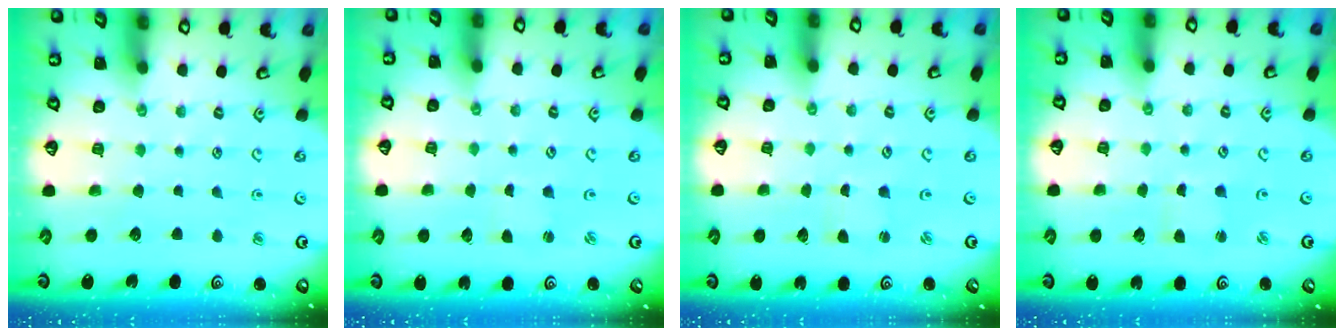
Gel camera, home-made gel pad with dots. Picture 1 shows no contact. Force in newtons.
{"total": 0.5, "press": 0.5, "slide": 0.1}
{"total": 1.2, "press": 1.2, "slide": 0.0}
{"total": 1.4, "press": 1.3, "slide": 0.3}